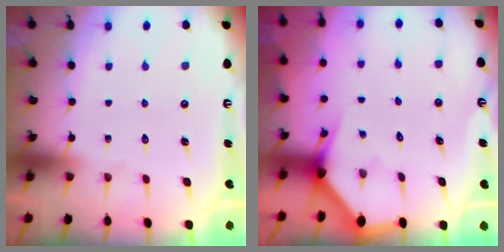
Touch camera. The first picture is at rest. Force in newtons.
{"total": 2.9, "press": 2.9, "slide": 0.1}